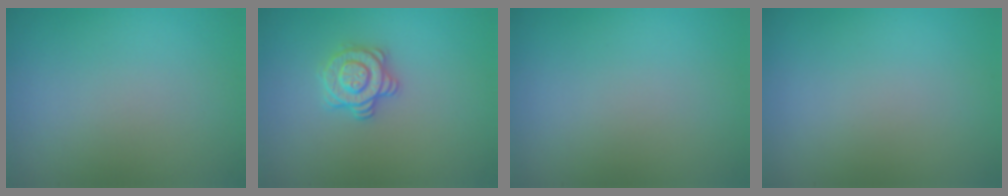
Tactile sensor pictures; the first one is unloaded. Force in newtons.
{"total": 2.9, "press": 2.6, "slide": 1.2}
{"total": 0.0}
{"total": 0.0}